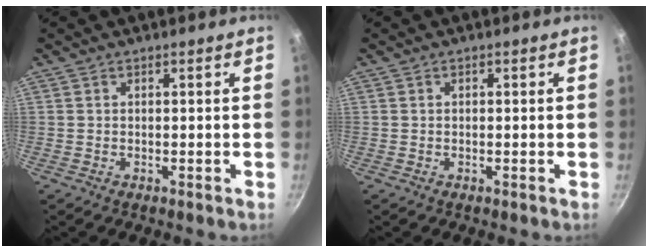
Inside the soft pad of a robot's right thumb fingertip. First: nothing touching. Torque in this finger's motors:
{"motor_torque": [-0.05, -0.26, -0.40, 0.07, 0.03]}